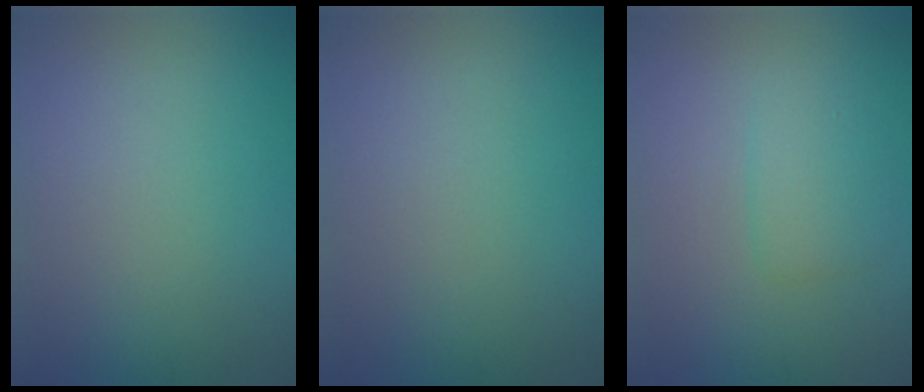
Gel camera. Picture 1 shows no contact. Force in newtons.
{"total": 0.0}
{"total": 1.9, "press": 1.9, "slide": 0.1}